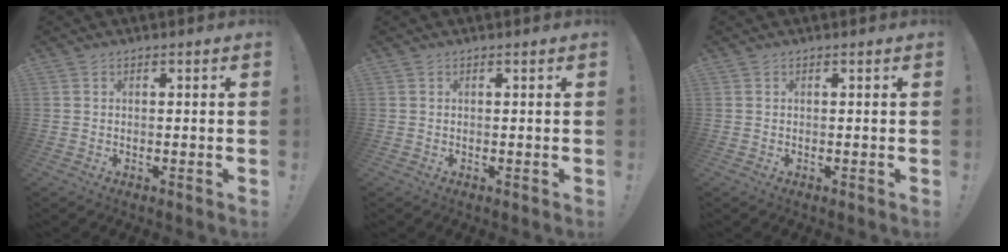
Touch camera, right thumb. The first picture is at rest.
{"total": 0.0}
{"total": 0.0}